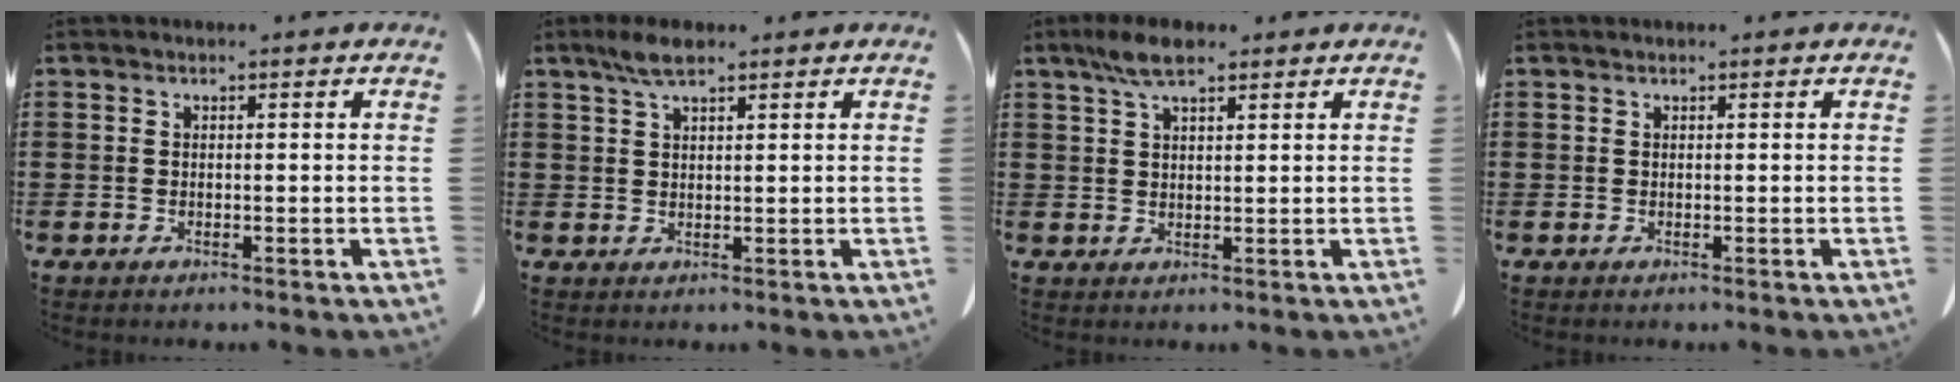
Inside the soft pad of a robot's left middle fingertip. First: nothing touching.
{"total": 3.9, "force": [2.3, 1.1, 3.0], "torque": [-0.064, 0.005, 0.041]}
{"total": 4.5, "force": [2.7, 1.3, 3.3], "torque": [-0.072, 0.004, 0.048]}
{"total": 0.0}